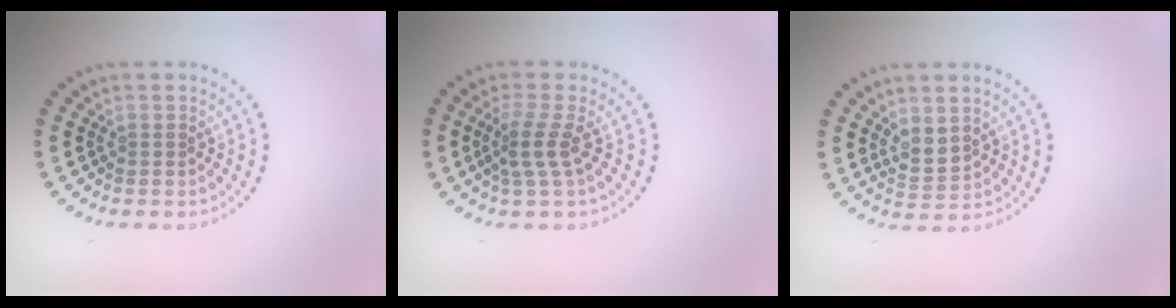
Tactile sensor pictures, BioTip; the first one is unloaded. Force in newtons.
{"total": 2.5, "press": 1.8, "slide": 1.7}
{"total": 2.1, "press": 1.7, "slide": 1.3}